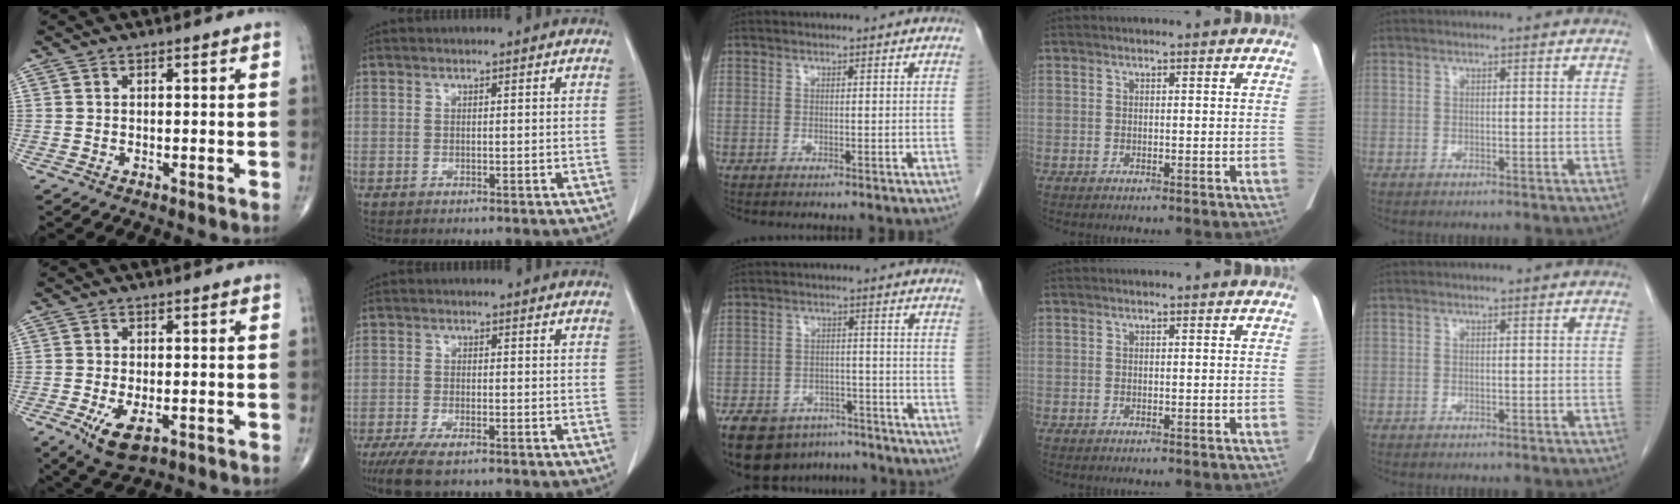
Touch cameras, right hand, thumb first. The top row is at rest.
{"thumb": {"total": 6.7, "force": [-2.5, 3.2, 5.4], "torque": [-0.098, -0.006, -0.034]}, "index": {"total": 6.6, "force": [-4.9, 1.5, 4.1], "torque": [-0.073, -0.016, -0.082]}, "middle": {"total": 14.9, "force": [-11.3, 7.9, 5.6], "torque": [-0.113, 0.006, -0.155]}}